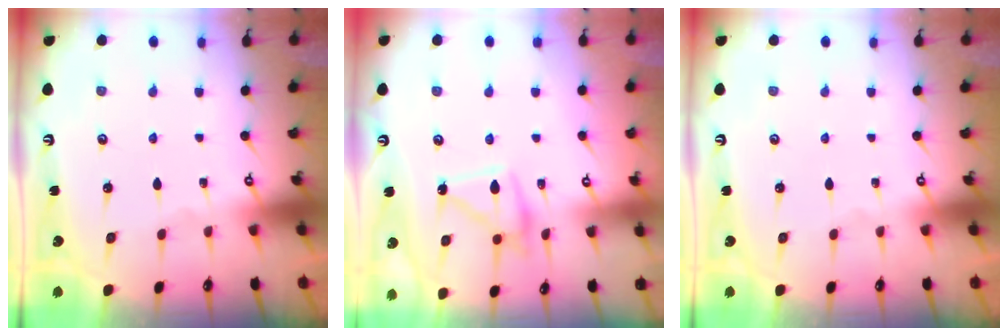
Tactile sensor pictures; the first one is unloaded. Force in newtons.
{"total": 12.7, "press": 12.7, "slide": 1.1}
{"total": 0.0}